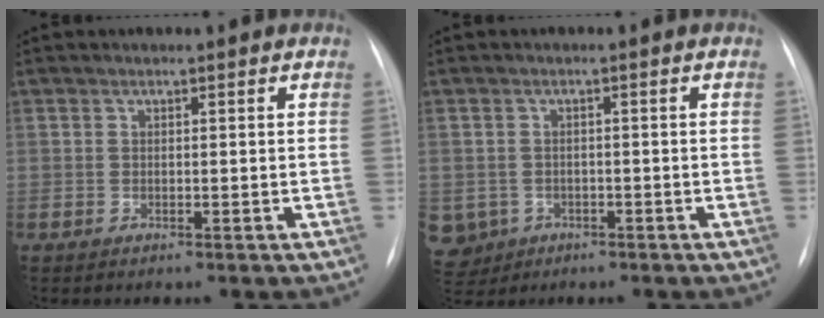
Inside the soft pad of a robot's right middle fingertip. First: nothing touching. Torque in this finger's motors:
{"motor_torque": [0.93, -0.93, 0.27, 0.07]}